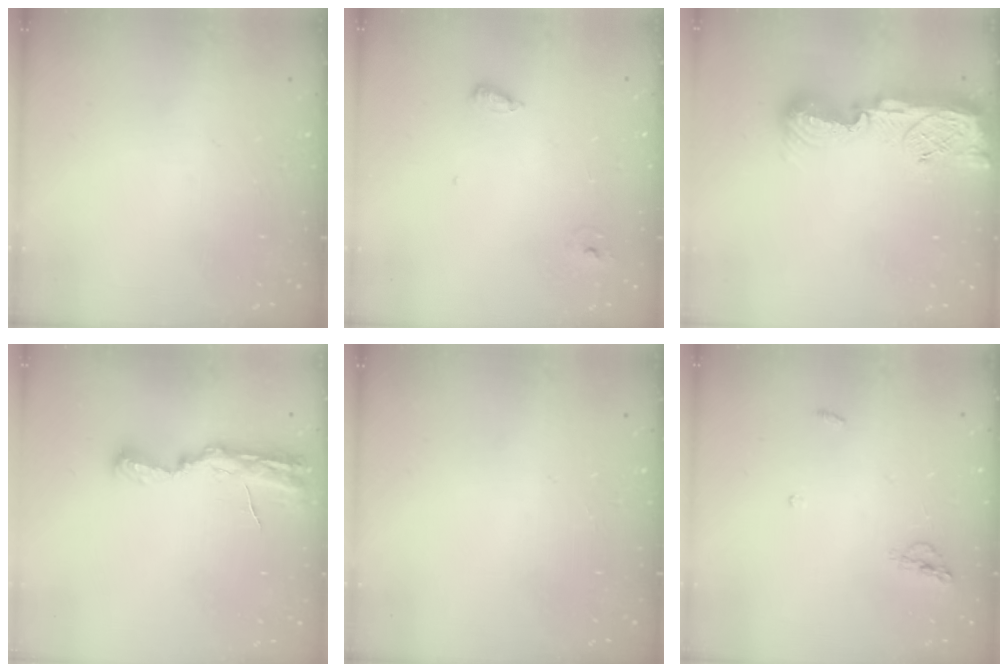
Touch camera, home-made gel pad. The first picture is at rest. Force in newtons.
{"total": 6.0, "press": 5.8, "slide": 1.5}
{"total": 13.6, "press": 13.4, "slide": 2.3}
{"total": 8.1, "press": 8.1, "slide": 0.8}
{"total": 0.0}
{"total": 4.6, "press": 4.5, "slide": 1.0}